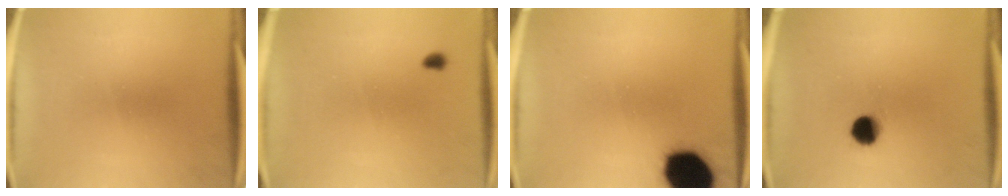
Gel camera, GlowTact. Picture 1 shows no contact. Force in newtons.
{"total": 0.9}
{"total": 17.4}
{"total": 5.6}